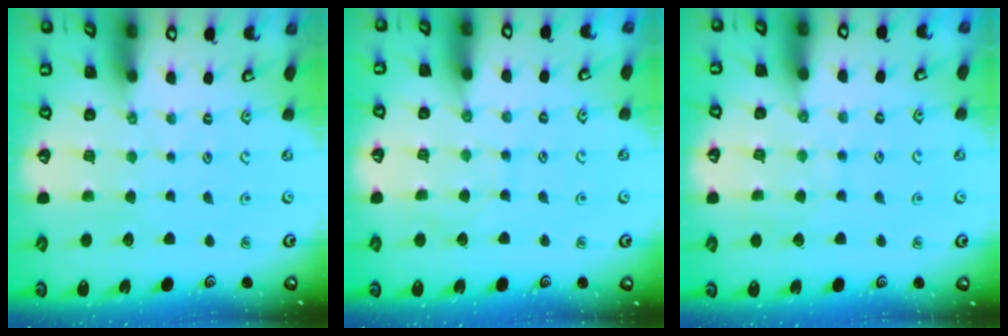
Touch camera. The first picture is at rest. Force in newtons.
{"total": 2.8, "press": 2.8, "slide": 0.4}
{"total": 6.3, "press": 6.2, "slide": 0.6}